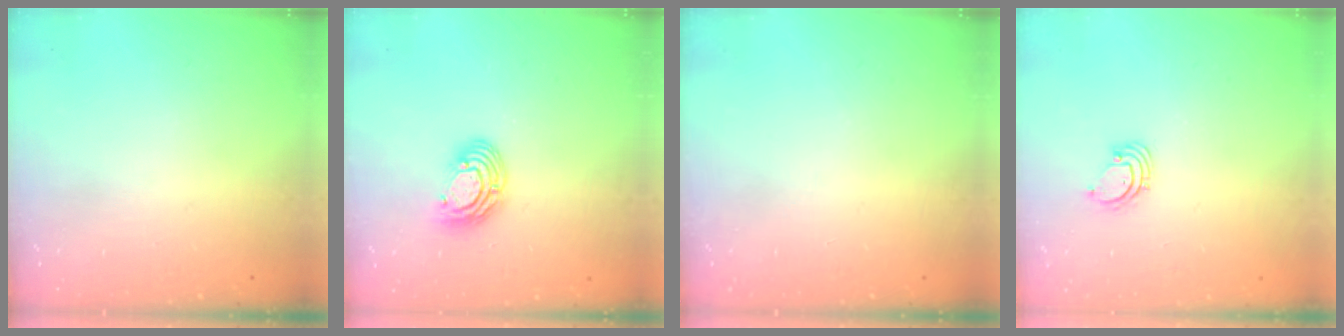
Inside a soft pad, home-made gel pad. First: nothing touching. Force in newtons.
{"total": 8.5, "press": 8.4, "slide": 1.3}
{"total": 0.0}
{"total": 1.6, "press": 1.6, "slide": 0.1}